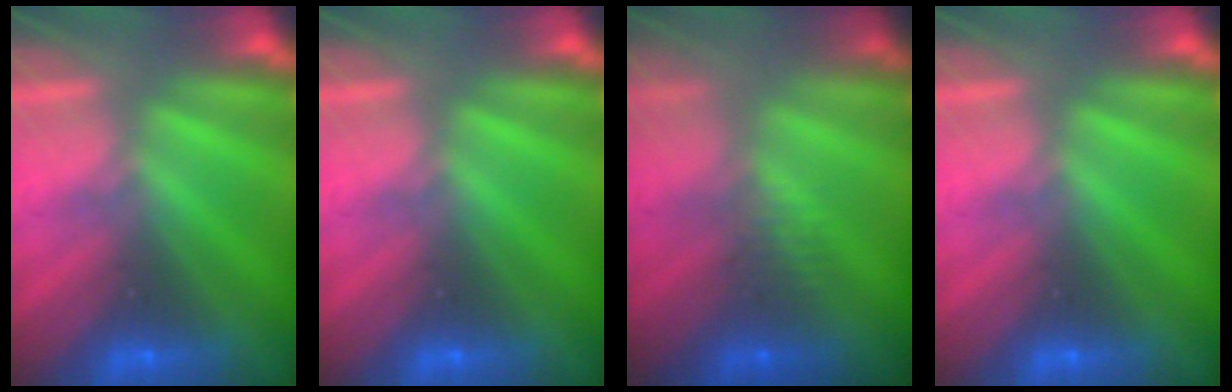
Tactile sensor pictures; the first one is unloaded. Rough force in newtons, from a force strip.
{"total": 0.0}
{"total": 2.4}
{"total": 0.0}